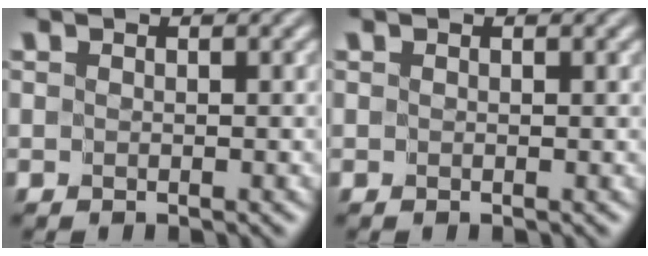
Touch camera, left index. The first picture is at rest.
{"total": 0.0}